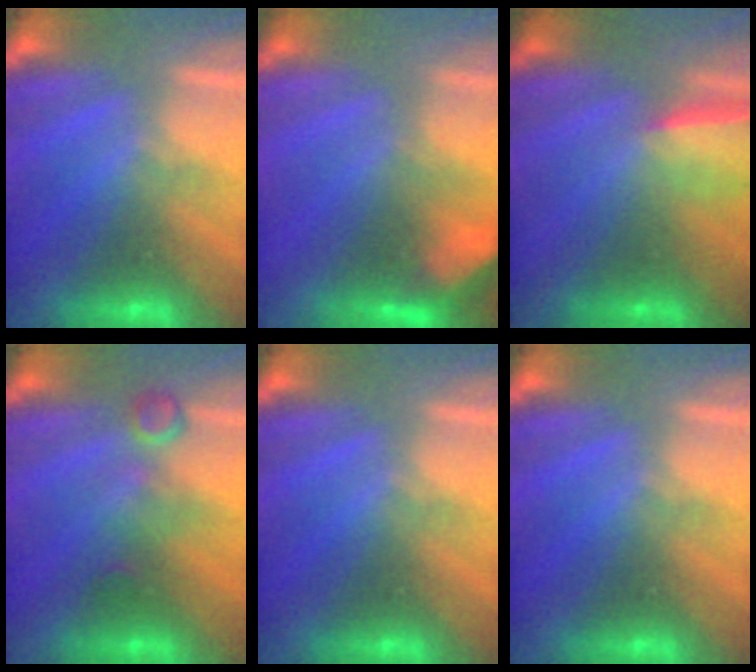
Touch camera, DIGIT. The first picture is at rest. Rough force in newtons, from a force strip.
{"total": 6.0}
{"total": 1.6}
{"total": 2.9}
{"total": 0.0}
{"total": 0.0}